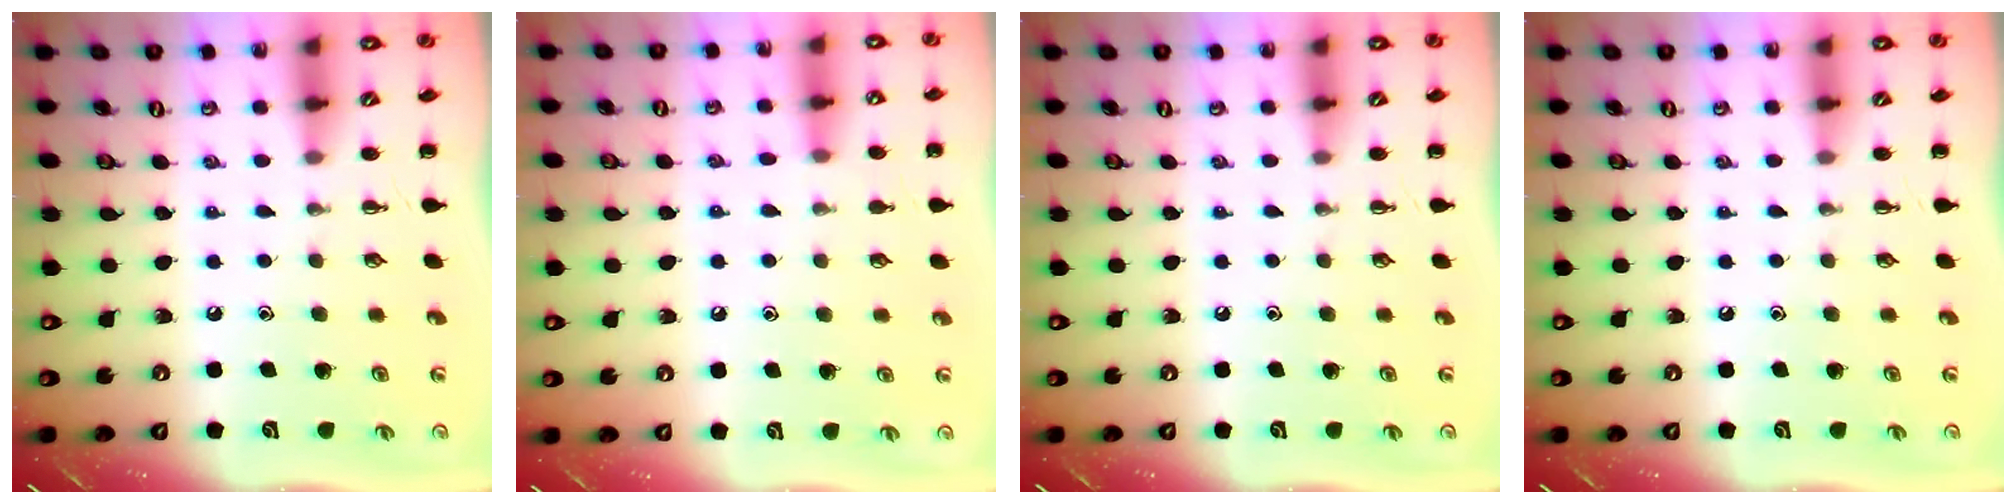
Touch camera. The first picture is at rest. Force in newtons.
{"total": 7.2, "press": 6.9, "slide": 2.0}
{"total": 0.0}
{"total": 0.0}